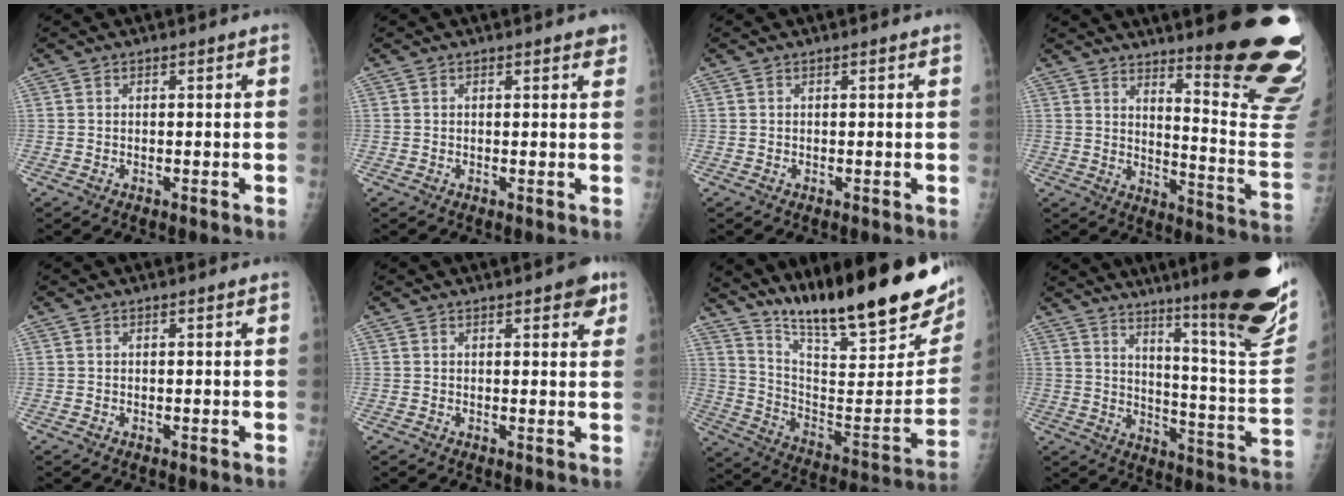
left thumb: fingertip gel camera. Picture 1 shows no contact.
{"total": 1.6, "force": [1.2, 0.5, 1.0], "torque": [-0.005, -0.002, 0.011]}
{"total": 0.0}
{"total": 21.2, "force": [15.1, 2.6, 14.7], "torque": [-0.167, -0.146, 0.197]}
{"total": 0.0}
{"total": 4.5, "force": [2.5, 1.6, 3.3], "torque": [-0.025, -0.008, 0.025]}
{"total": 29.1, "force": [21.6, 5.2, 18.7], "torque": [-0.268, -0.109, 0.337]}
{"total": 28.4, "force": [19.7, 2.2, 20.3], "torque": [-0.271, -0.119, 0.279]}